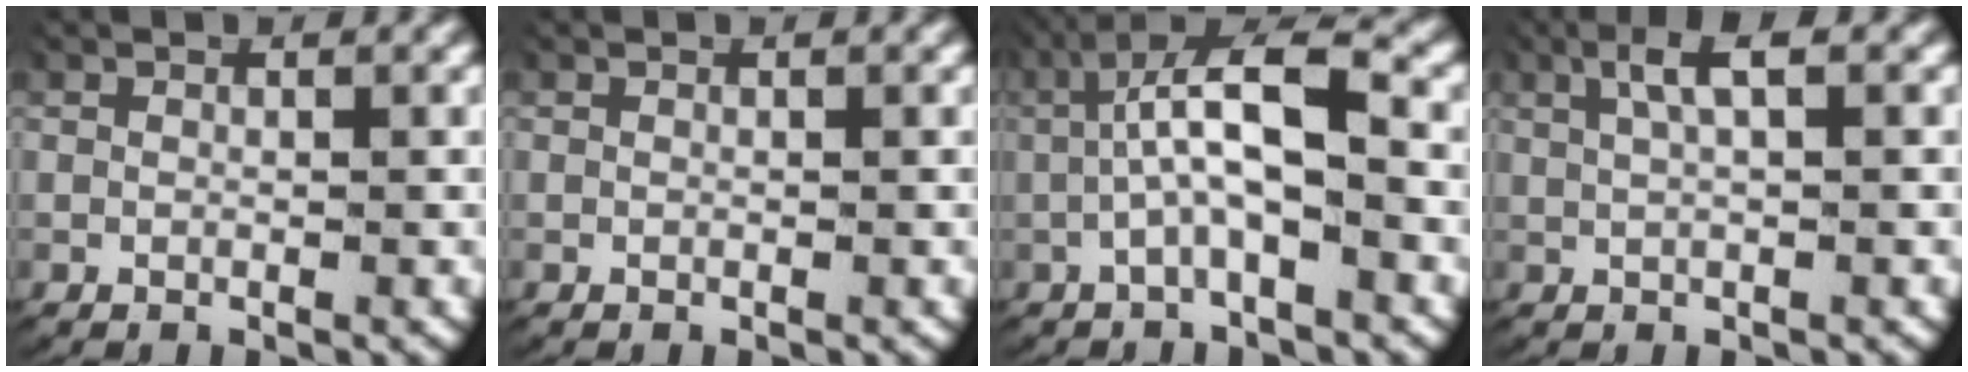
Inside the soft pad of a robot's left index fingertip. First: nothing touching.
{"total": 0.0}
{"total": 6.8, "force": [0.1, 2.8, 6.2], "torque": [-0.106, 0.007, -0.002]}
{"total": 3.7, "force": [2.0, 0.9, 2.9], "torque": [-0.051, 0.016, 0.030]}